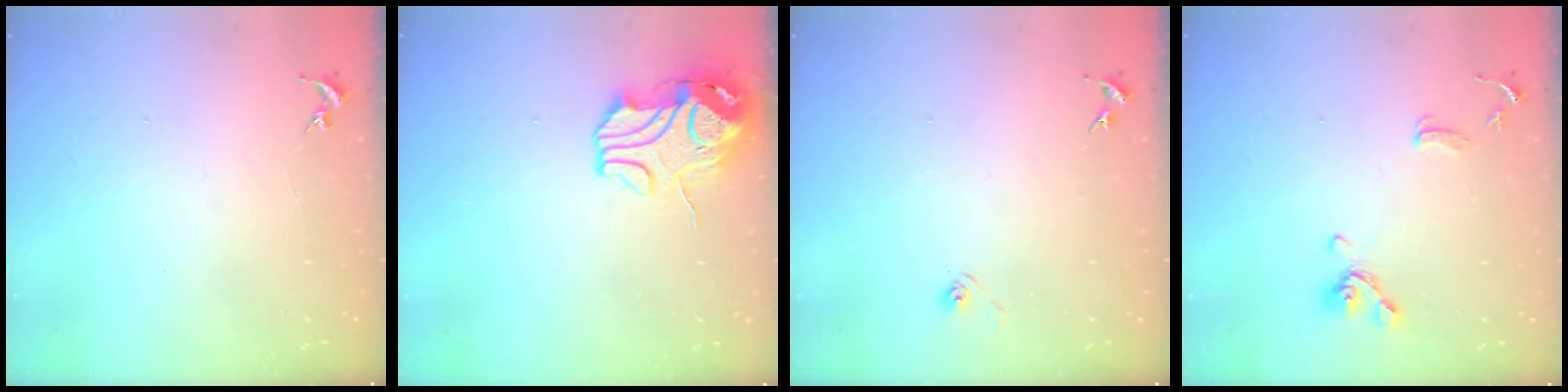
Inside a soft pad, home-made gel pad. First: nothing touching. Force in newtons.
{"total": 11.8, "press": 11.7, "slide": 1.5}
{"total": 3.1, "press": 2.6, "slide": 1.7}
{"total": 11.6, "press": 11.4, "slide": 2.1}